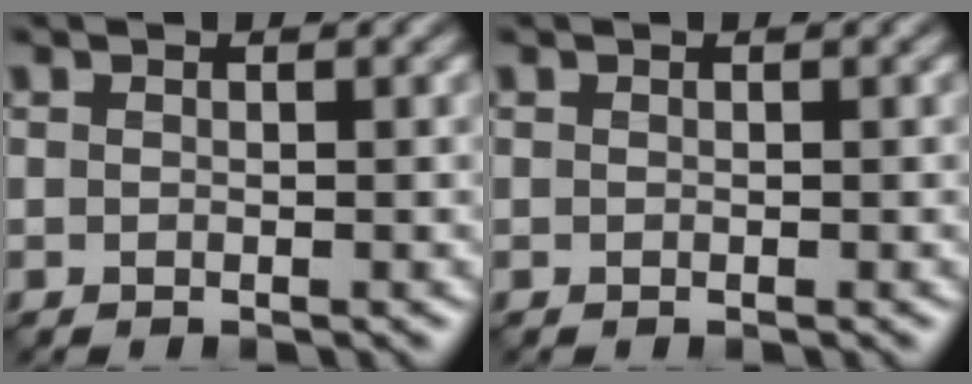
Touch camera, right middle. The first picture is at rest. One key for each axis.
{"total": 0.0}